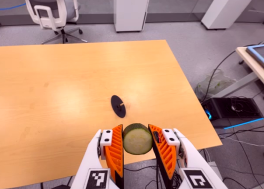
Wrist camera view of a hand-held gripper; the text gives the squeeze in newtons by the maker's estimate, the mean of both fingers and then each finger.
{"total": 9.9, "left": 9.2, "right": 10.5}